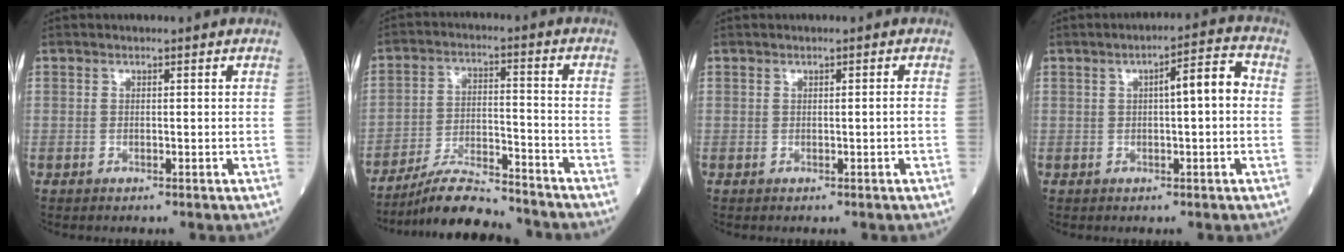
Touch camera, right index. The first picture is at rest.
{"total": 11.2, "force": [-10.4, 1.1, 4.0], "torque": [-0.069, 0.000, -0.182]}
{"total": 0.8, "force": [-0.1, 0.0, 0.8], "torque": [-0.012, -0.001, 0.001]}
{"total": 5.9, "force": [0.6, 0.8, 5.8], "torque": [-0.088, 0.019, 0.004]}